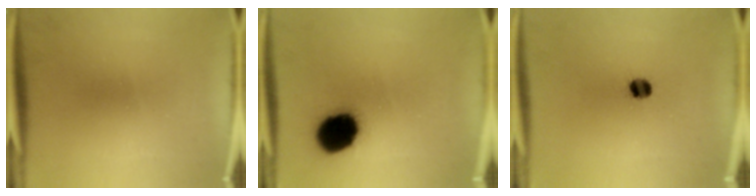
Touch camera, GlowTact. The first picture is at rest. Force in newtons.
{"total": 14.2}
{"total": 3.5}